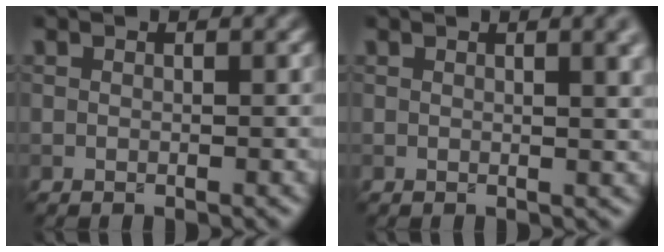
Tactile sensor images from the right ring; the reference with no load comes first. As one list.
[{"total": 5.2, "force": [2.0, 2.1, 4.3], "torque": [-0.028, 0.015, 0.017]}]